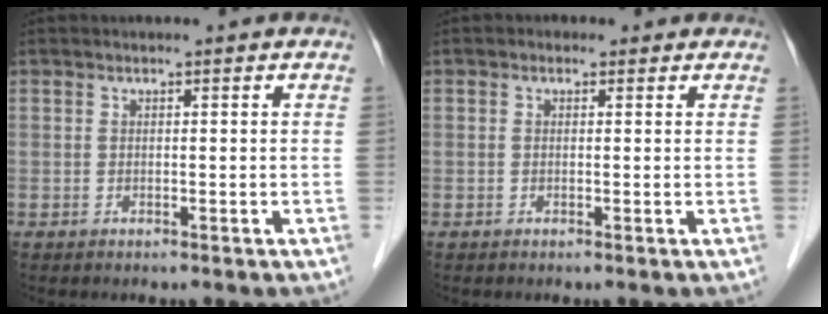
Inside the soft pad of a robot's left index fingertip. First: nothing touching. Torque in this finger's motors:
{"motor_torque": [1.04, -1.10, 0.10, 0.00]}